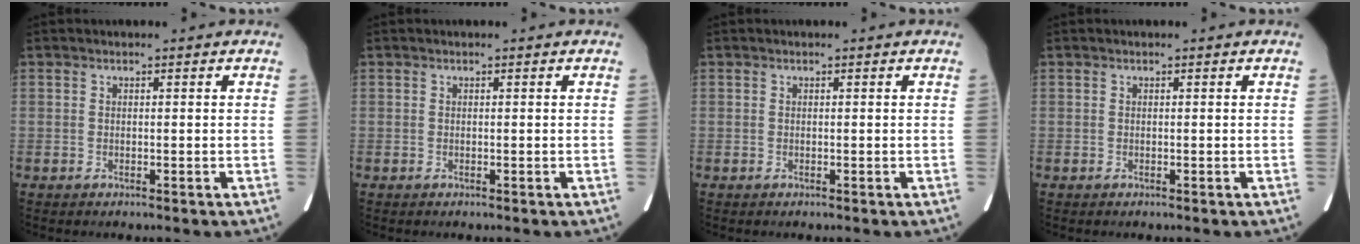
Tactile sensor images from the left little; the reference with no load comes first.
{"total": 0.0}
{"total": 0.0}
{"total": 0.0}